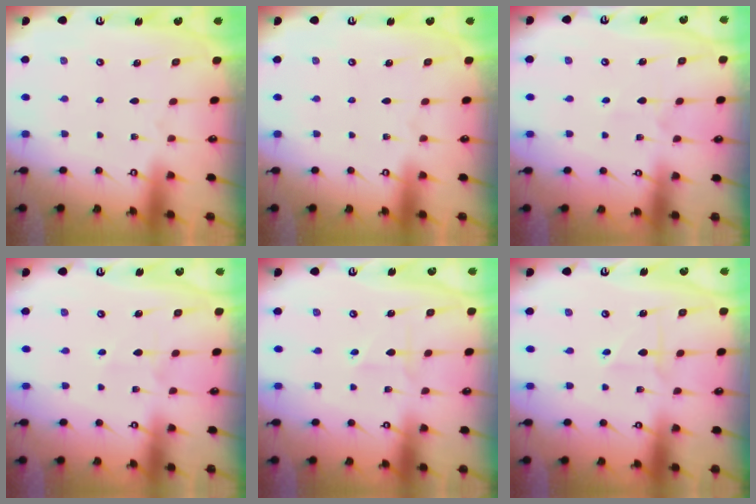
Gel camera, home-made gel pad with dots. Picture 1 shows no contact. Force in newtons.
{"total": 0.0}
{"total": 2.8, "press": 2.8, "slide": 0.3}
{"total": 2.7, "press": 2.6, "slide": 0.3}
{"total": 1.9, "press": 1.8, "slide": 0.4}
{"total": 2.9, "press": 2.9, "slide": 0.2}